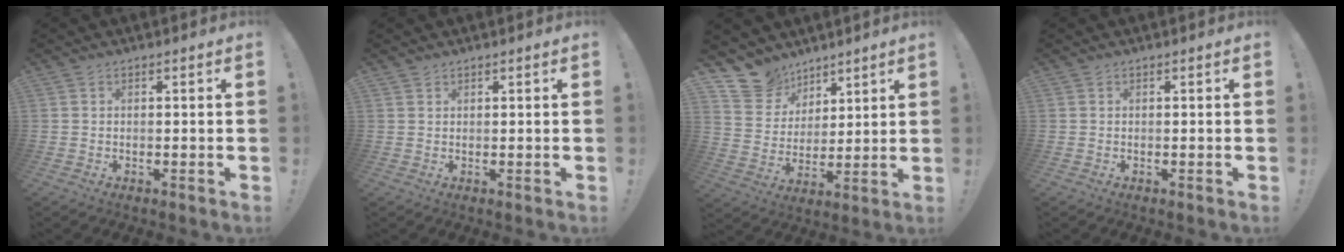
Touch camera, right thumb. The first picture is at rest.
{"total": 1.0, "force": [0.9, 0.5, 0.1], "torque": [-0.001, -0.001, 0.018]}
{"total": 13.8, "force": [10.1, 8.9, 3.5], "torque": [-0.080, -0.065, 0.198]}
{"total": 0.0}